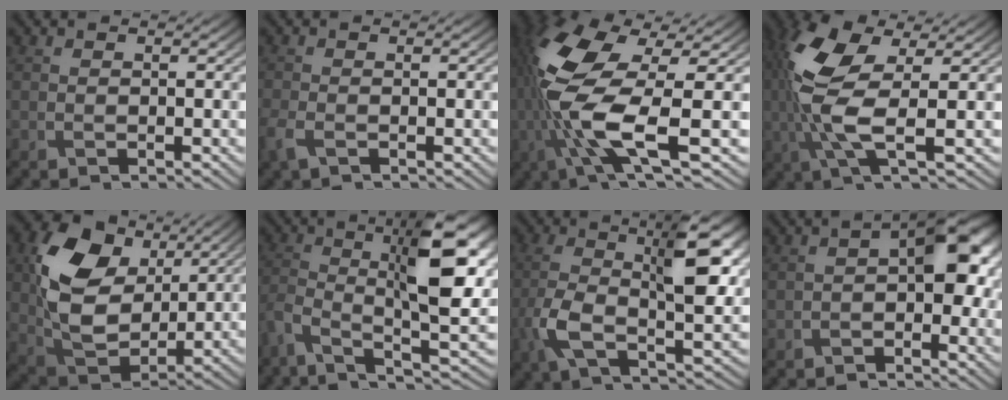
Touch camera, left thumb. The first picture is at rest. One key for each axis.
{"total": 2.3, "fx": -1.3, "fy": 0.9, "fz": 1.6, "tx": -0.048, "ty": -0.010, "tz": -0.033}
{"total": 13.1, "fx": -0.9, "fy": 4.8, "fz": 12.2, "tx": -0.287, "ty": -0.006, "tz": -0.021}
{"total": 10.2, "fx": 1.4, "fy": 4.3, "fz": 9.2, "tx": -0.216, "ty": 0.002, "tz": 0.022}
{"total": 14.1, "fx": 4.2, "fy": 9.6, "fz": 9.5, "tx": -0.205, "ty": 0.004, "tz": 0.080}
{"total": 12.2, "fx": -1.7, "fy": 3.9, "fz": 11.5, "tx": -0.205, "ty": -0.005, "tz": -0.028}
{"total": 11.5, "fx": 0.1, "fy": 5.2, "fz": 10.3, "tx": -0.212, "ty": -0.011, "tz": 0.004}
{"total": 6.6, "fx": -1.1, "fy": 3.5, "fz": 5.5, "tx": -0.082, "ty": 0.003, "tz": -0.023}